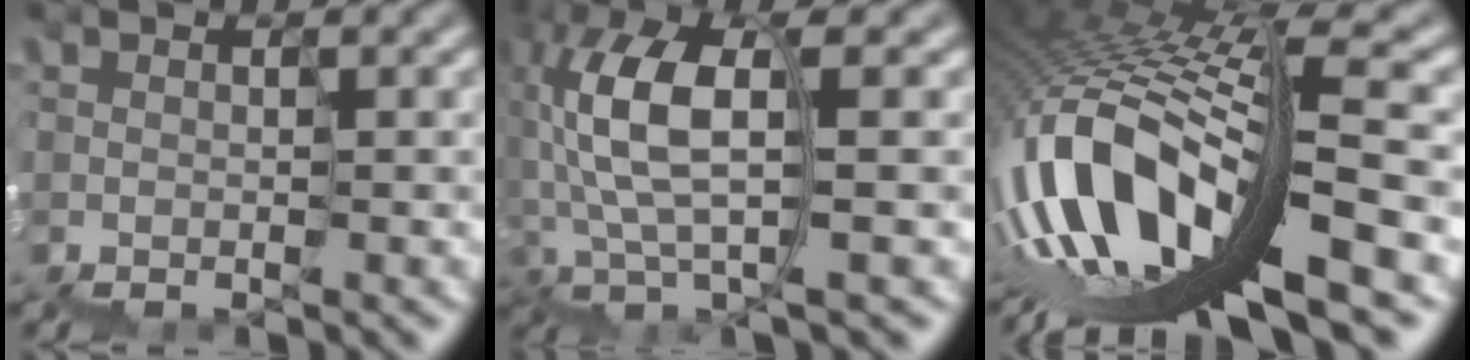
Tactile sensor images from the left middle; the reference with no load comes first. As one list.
[{"total": 6.0, "force": [-1.2, 2.3, 5.4], "torque": [-0.134, 0.025, -0.038]}, {"total": 11.4, "force": [-4.7, 4.1, 9.5], "torque": [-0.207, 0.014, -0.074]}]